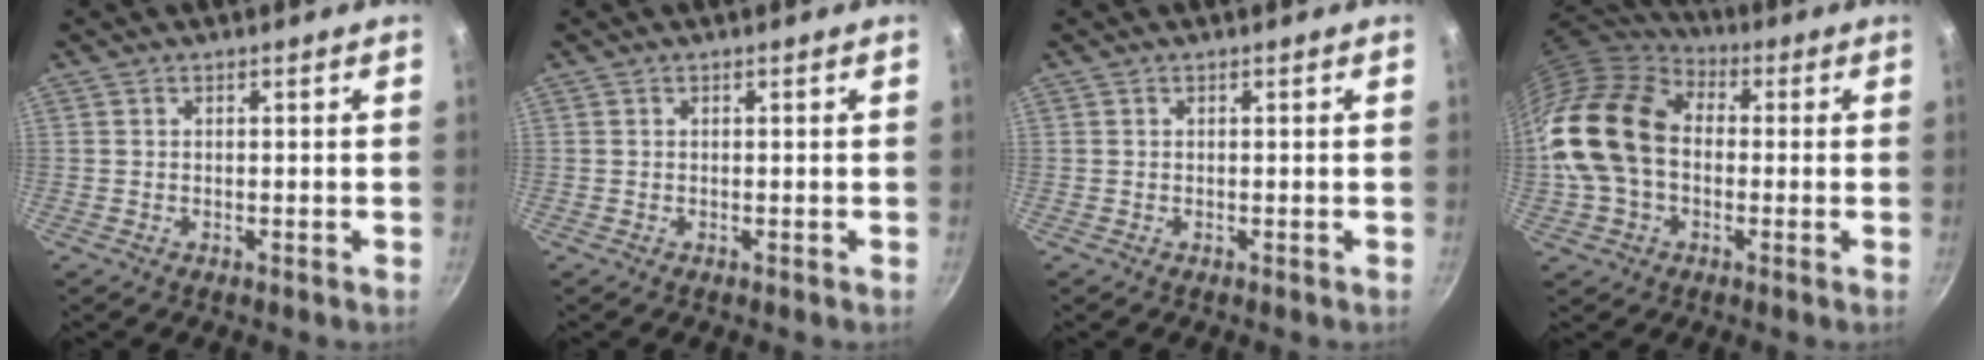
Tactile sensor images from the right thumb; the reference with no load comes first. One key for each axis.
{"total": 0.0}
{"total": 0.0}
{"total": 18.6, "fx": -0.5, "fy": 13.6, "fz": 12.8, "tx": -0.233, "ty": 0.037, "tz": -0.020}